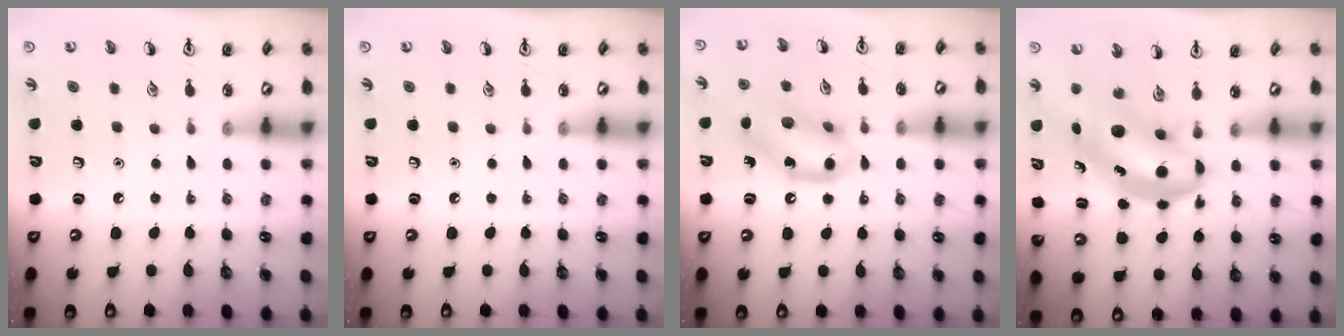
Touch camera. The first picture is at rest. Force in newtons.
{"total": 0.0}
{"total": 13.2, "press": 12.9, "slide": 2.8}
{"total": 6.4, "press": 6.2, "slide": 1.6}